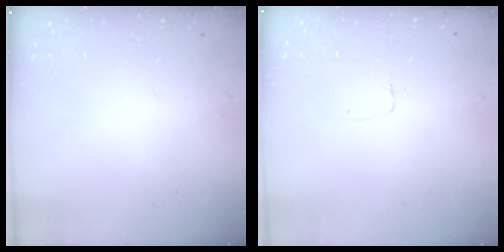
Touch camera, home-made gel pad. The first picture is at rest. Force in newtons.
{"total": 3.0, "press": 3.0, "slide": 0.2}